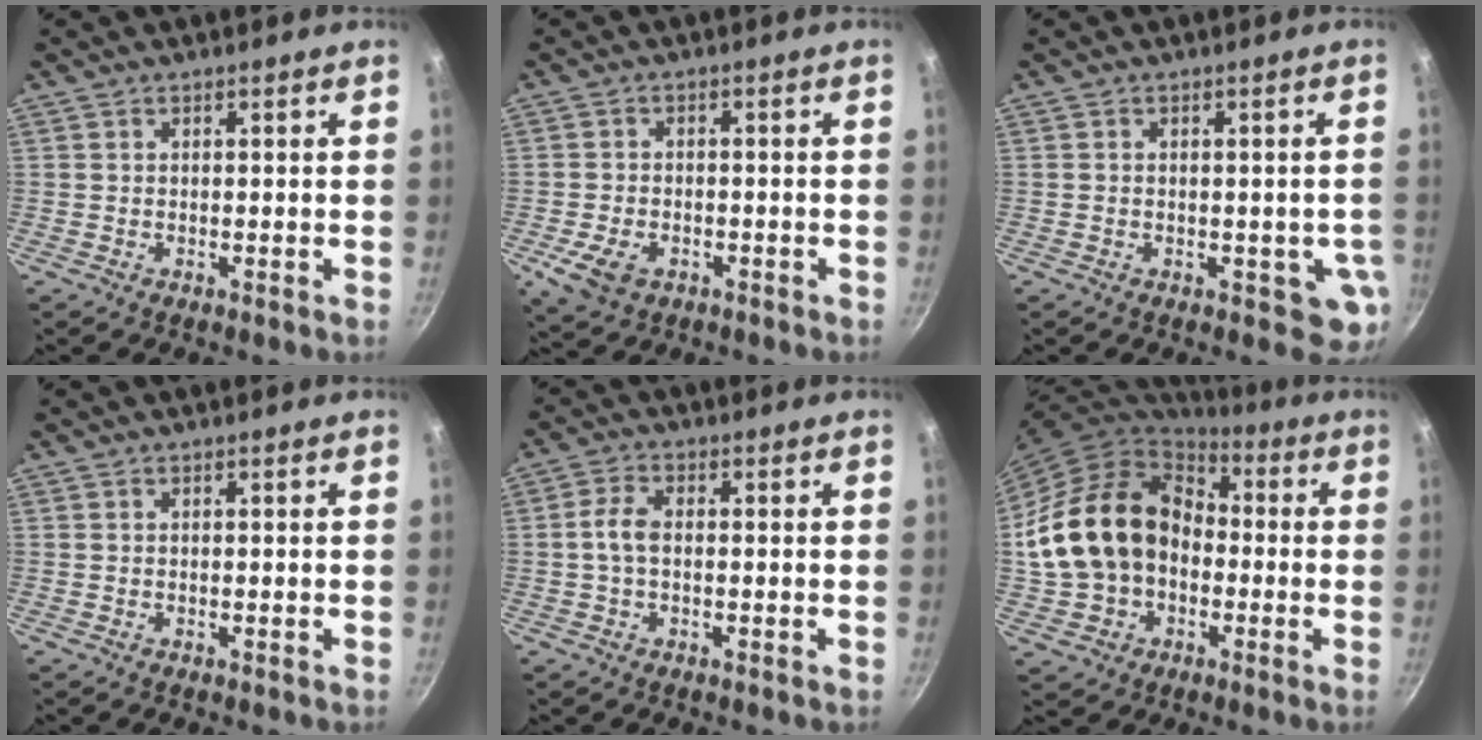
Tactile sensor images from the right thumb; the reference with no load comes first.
{"total": 6.4, "force": [-2.6, 4.2, 4.1], "torque": [-0.079, 0.006, -0.041]}
{"total": 4.6, "force": [-0.8, 2.8, 3.5], "torque": [-0.029, -0.003, -0.010]}
{"total": 0.0}
{"total": 4.3, "force": [-0.1, 2.2, 3.6], "torque": [-0.080, 0.015, -0.008]}
{"total": 21.2, "force": [-1.2, 16.1, 13.7], "torque": [-0.240, 0.054, -0.019]}